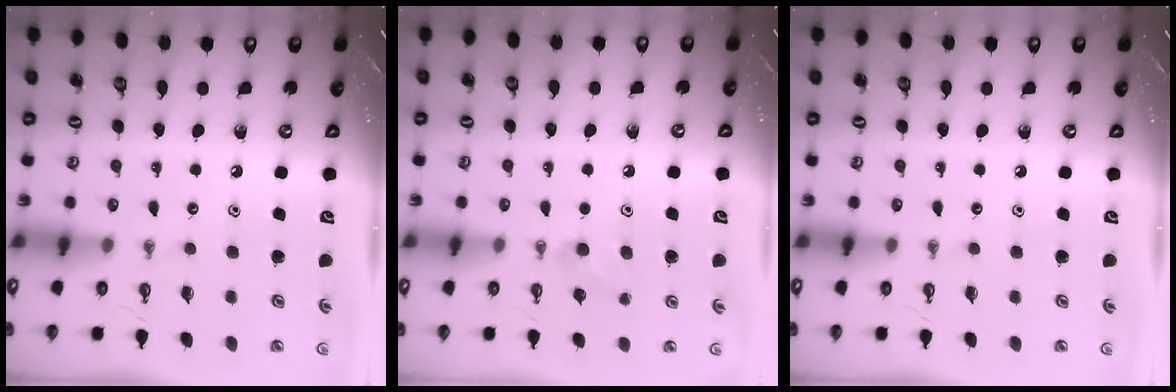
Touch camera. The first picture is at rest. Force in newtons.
{"total": 8.1, "press": 3.9, "slide": 7.0}
{"total": 0.0}